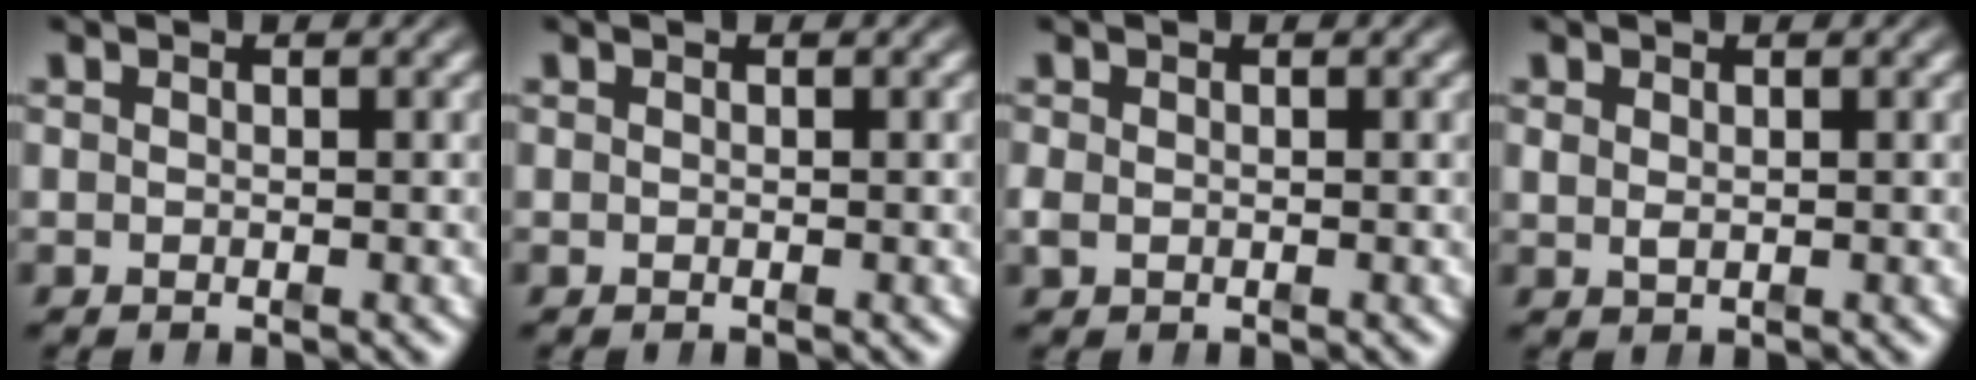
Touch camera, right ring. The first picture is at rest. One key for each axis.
{"total": 0.0}
{"total": 0.8, "fx": -0.4, "fy": 0.5, "fz": 0.5, "tx": -0.019, "ty": -0.011, "tz": 0.001}
{"total": 0.7, "fx": 0.3, "fy": 0.2, "fz": 0.6, "tx": -0.012, "ty": -0.008, "tz": 0.016}